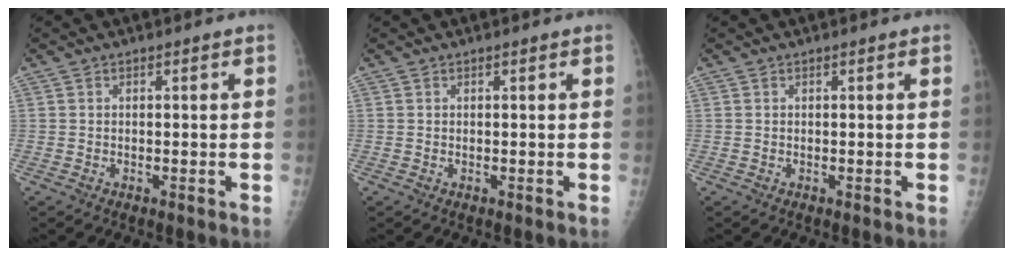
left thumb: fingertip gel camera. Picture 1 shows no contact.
{"total": 0.0}
{"total": 0.0}